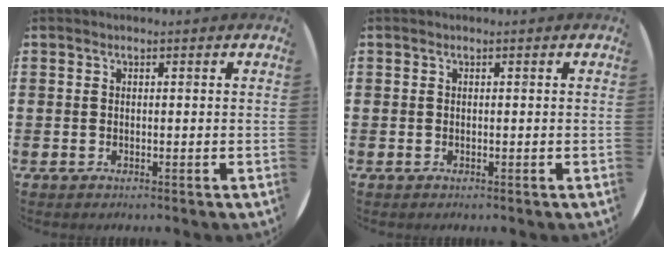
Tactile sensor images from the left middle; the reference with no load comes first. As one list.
[{"total": 0.0}]